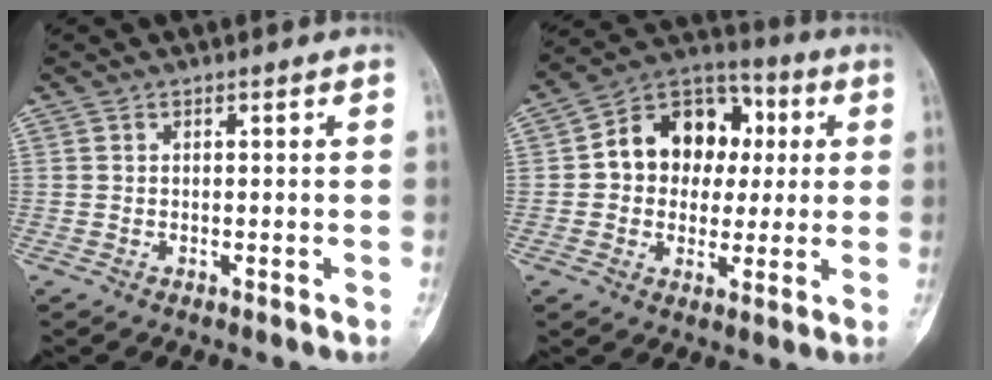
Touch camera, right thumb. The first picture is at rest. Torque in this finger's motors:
{"motor_torque": [-0.14, 0.54, 0.36, -0.23, 0.07]}